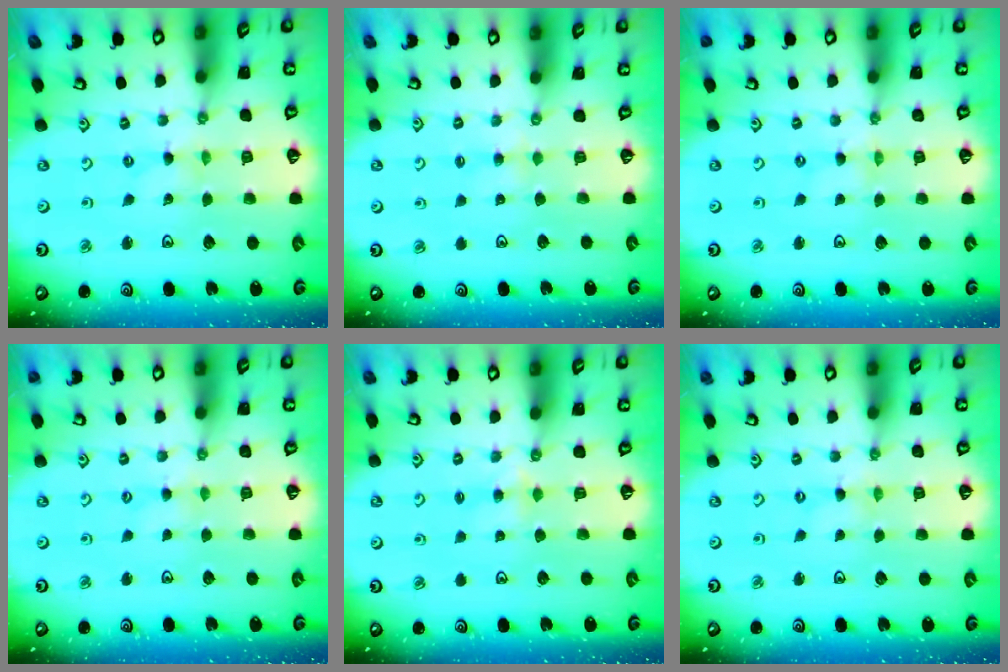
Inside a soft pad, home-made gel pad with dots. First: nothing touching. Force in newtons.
{"total": 2.0, "press": 2.0, "slide": 0.3}
{"total": 0.0}
{"total": 1.3, "press": 1.3, "slide": 0.3}
{"total": 3.3, "press": 3.3, "slide": 0.5}
{"total": 0.0}